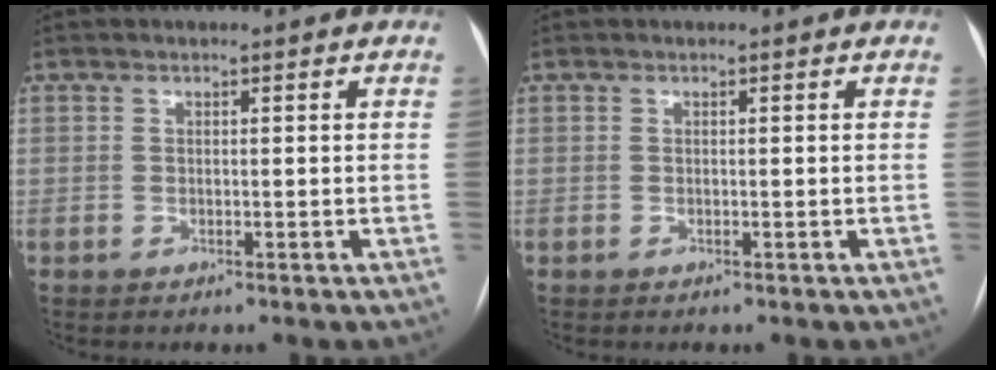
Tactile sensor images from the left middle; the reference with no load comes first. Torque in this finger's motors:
{"motor_torque": [-0.03, 0.03, 0.00, 0.00]}